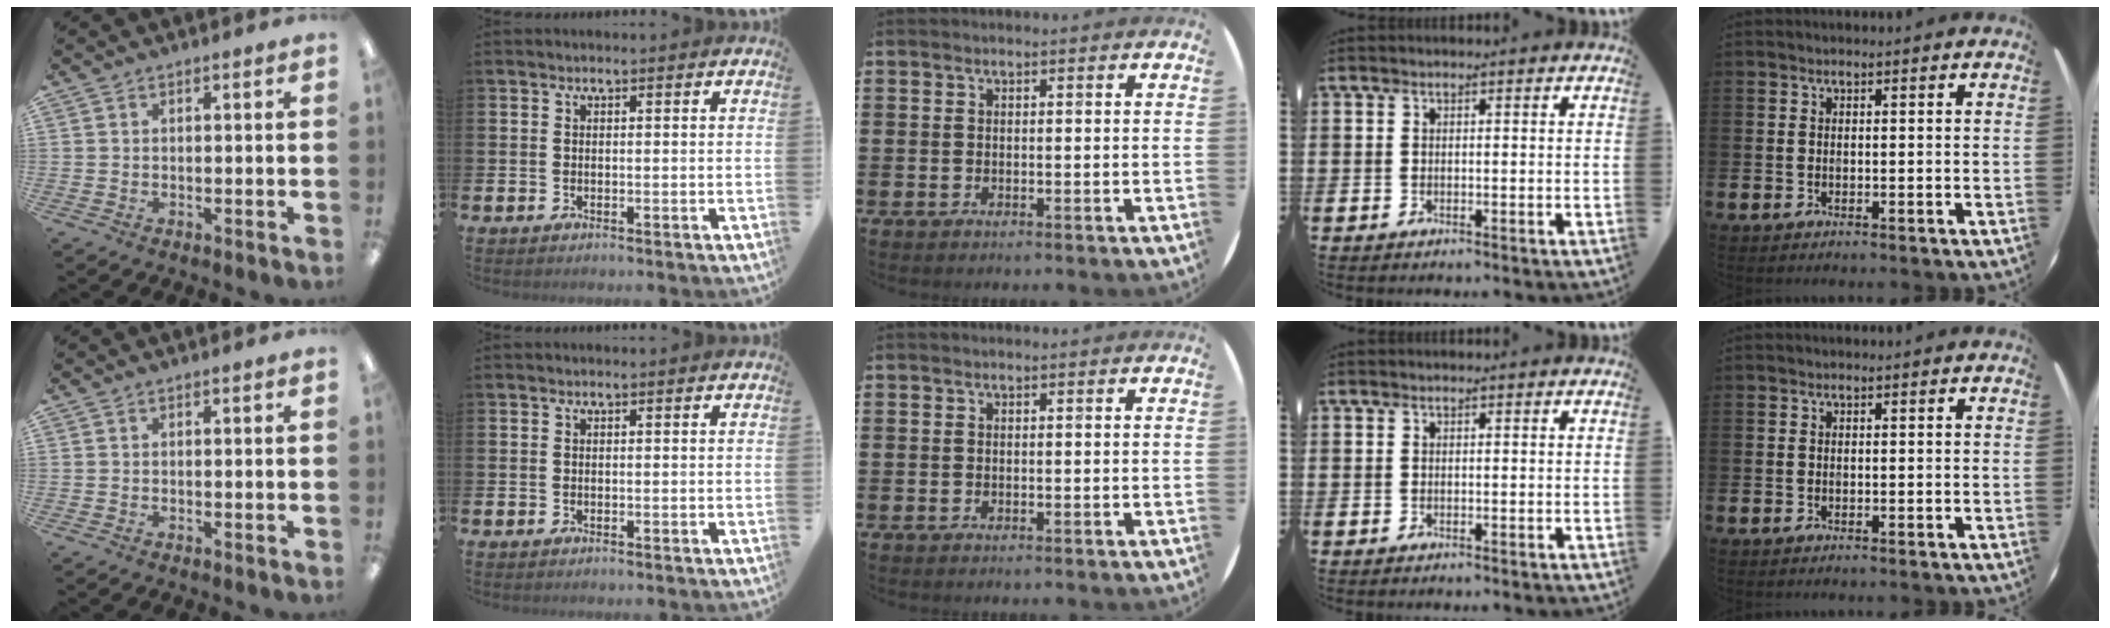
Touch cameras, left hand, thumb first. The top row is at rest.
{}